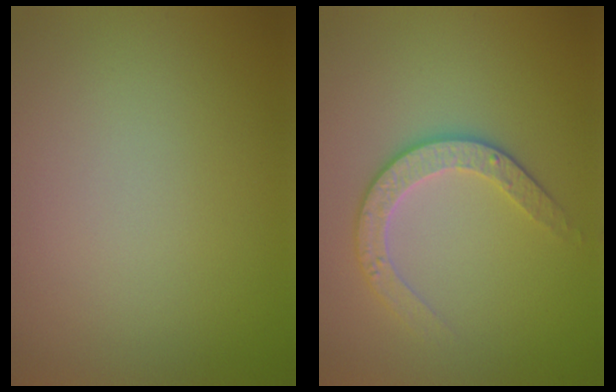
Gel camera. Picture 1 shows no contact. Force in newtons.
{"total": 2.9, "press": 2.7, "slide": 1.1}